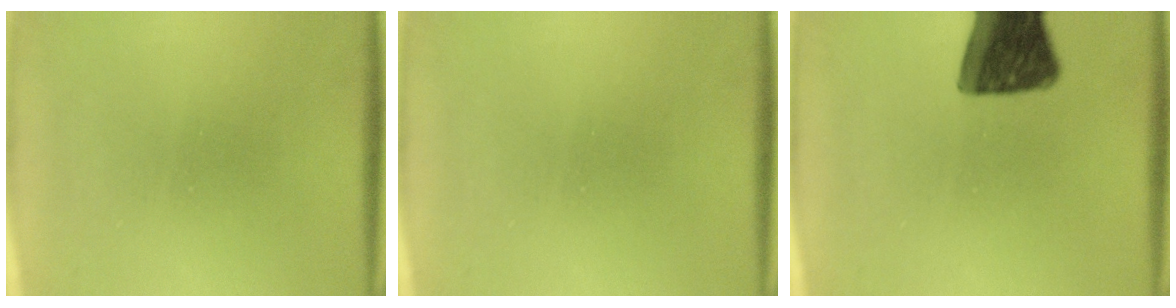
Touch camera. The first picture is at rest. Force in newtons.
{"total": 0.0}
{"total": 12.8}